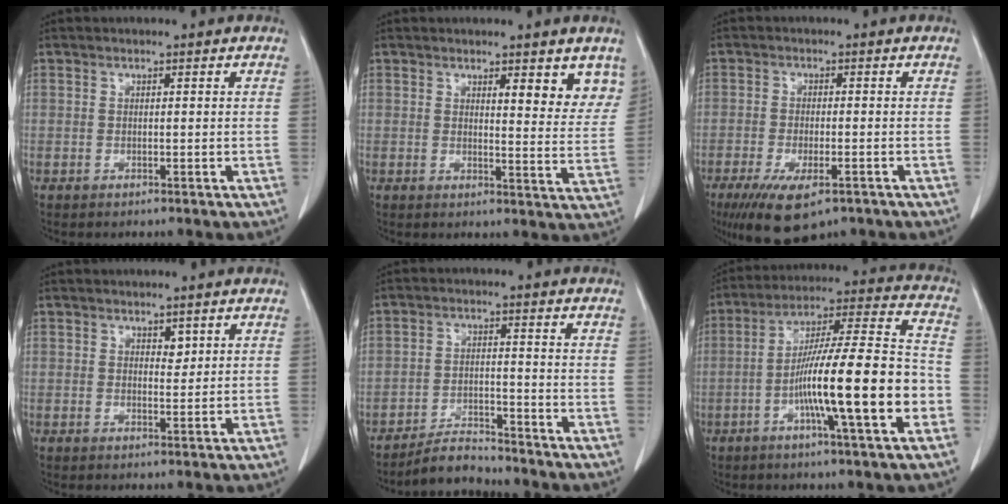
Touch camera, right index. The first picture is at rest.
{"total": 6.4, "force": [4.5, 1.7, 4.3], "torque": [-0.039, -0.021, 0.045]}
{"total": 9.5, "force": [-5.9, 3.2, 6.8], "torque": [-0.115, -0.019, -0.089]}
{"total": 1.5, "force": [0.8, 0.8, 0.9], "torque": [-0.010, -0.004, 0.014]}
{"total": 4.9, "force": [-4.8, 0.9, 0.3], "torque": [-0.009, -0.005, -0.082]}
{"total": 18.6, "force": [-5.4, 0.8, 17.7], "torque": [-0.287, 0.006, -0.089]}